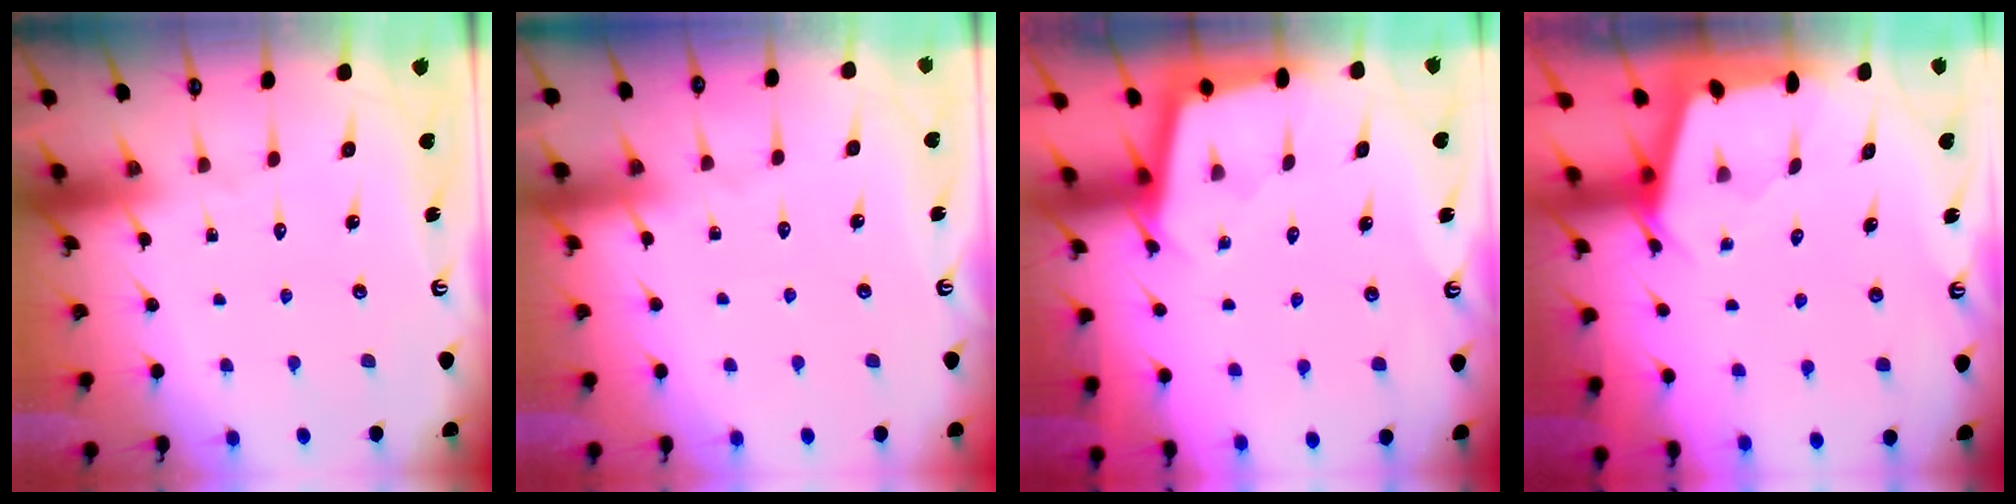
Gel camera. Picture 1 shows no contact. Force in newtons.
{"total": 2.5, "press": 2.4, "slide": 0.4}
{"total": 2.2, "press": 2.2, "slide": 0.1}
{"total": 2.5, "press": 2.5, "slide": 0.3}